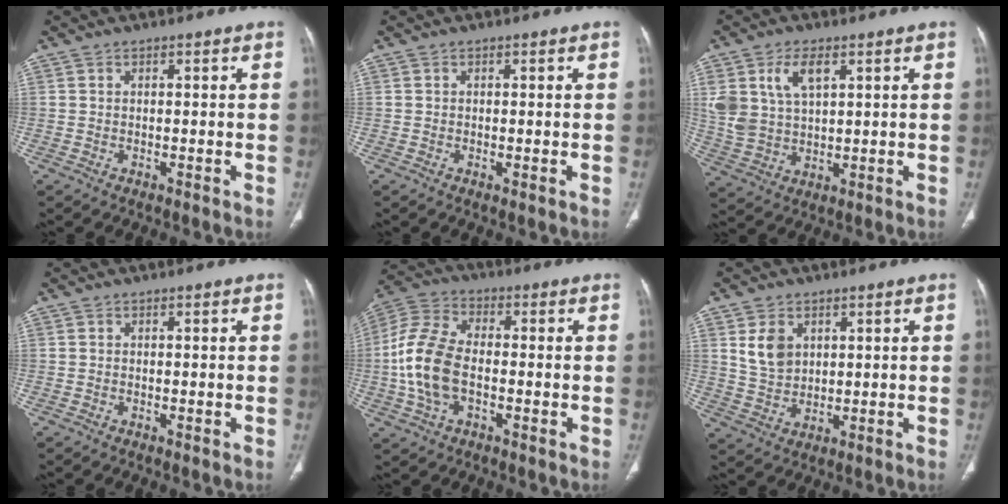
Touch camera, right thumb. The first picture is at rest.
{"total": 0.5, "force": [-0.1, 0.2, 0.5], "torque": [-0.013, -0.003, -0.002]}
{"total": 9.5, "force": [3.9, 5.3, 6.9], "torque": [-0.136, -0.010, 0.084]}
{"total": 0.0}
{"total": 13.2, "force": [-1.6, 7.8, 10.6], "torque": [-0.228, 0.025, -0.034]}
{"total": 6.2, "force": [2.4, 4.5, 3.6], "torque": [-0.050, -0.014, 0.054]}